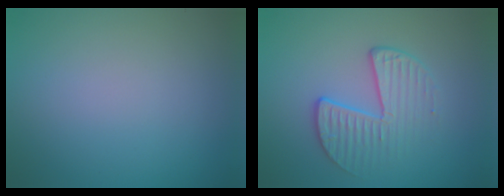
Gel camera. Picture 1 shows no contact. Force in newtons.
{"total": 3.0, "press": 2.4, "slide": 1.8}